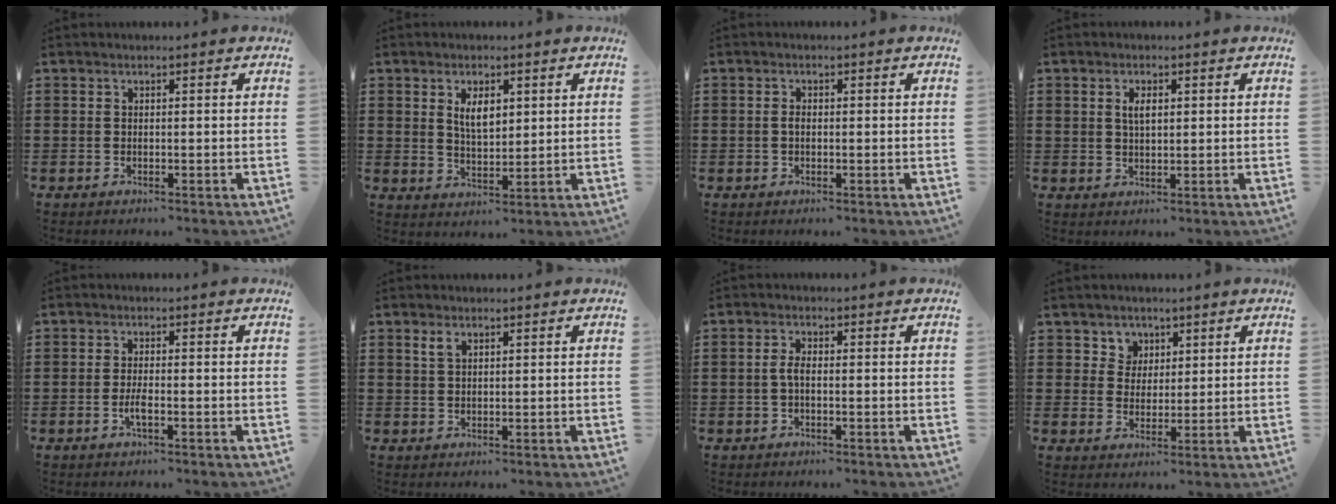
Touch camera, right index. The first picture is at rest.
{"total": 4.4, "force": [1.8, 2.0, 3.5], "torque": [-0.067, 0.004, 0.028]}
{"total": 1.2, "force": [-0.1, 0.7, 0.9], "torque": [-0.020, 0.003, -0.002]}
{"total": 2.7, "force": [0.9, 1.3, 2.2], "torque": [-0.046, 0.005, 0.014]}
{"total": 2.4, "force": [-1.0, 0.2, 2.2], "torque": [-0.046, -0.005, -0.019]}
{"total": 1.5, "force": [1.0, 0.7, 0.9], "torque": [-0.020, 0.002, 0.018]}
{"total": 2.1, "force": [-0.3, 0.7, 1.9], "torque": [-0.044, -0.001, -0.009]}
{"total": 3.7, "force": [2.0, 3.1, 0.0], "torque": [-0.021, 0.012, 0.037]}